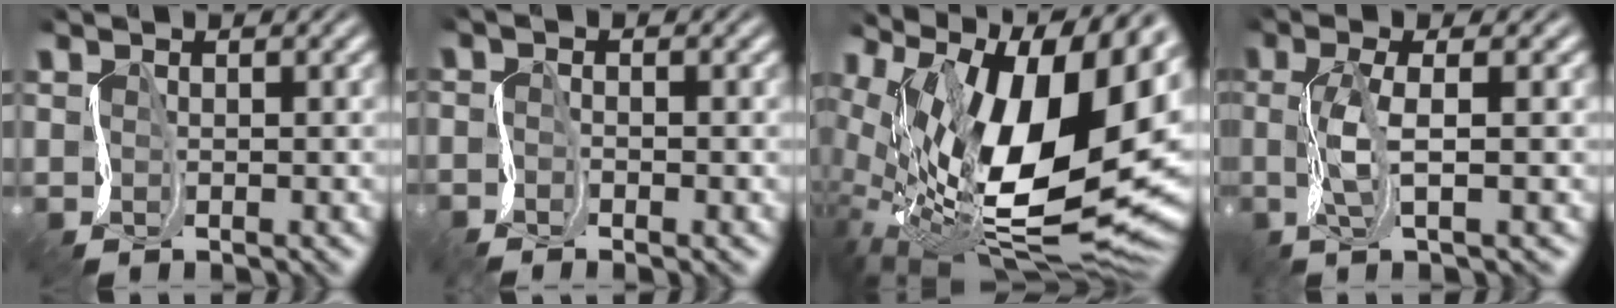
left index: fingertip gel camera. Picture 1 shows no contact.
{"total": 1.4, "force": [-1.4, -0.1, 0.1], "torque": [0.018, -0.005, -0.042]}
{"total": 17.3, "force": [2.8, 8.5, 14.8], "torque": [-0.232, -0.003, 0.050]}
{"total": 3.6, "force": [-1.5, -0.1, 3.3], "torque": [-0.055, -0.009, -0.028]}